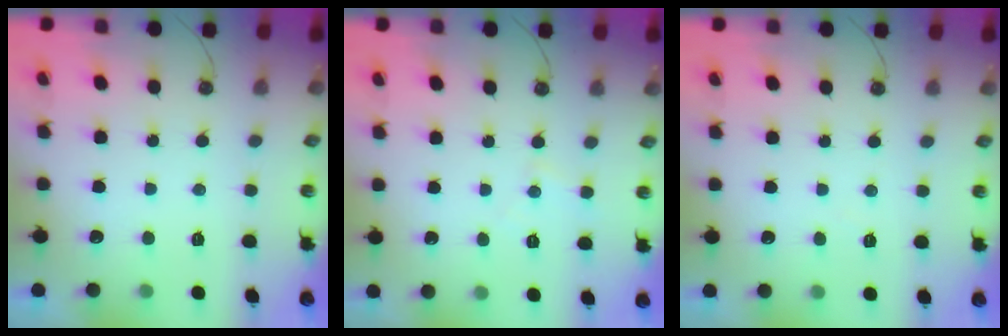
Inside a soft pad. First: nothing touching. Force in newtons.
{"total": 4.9, "press": 4.9, "slide": 0.5}
{"total": 4.8, "press": 4.7, "slide": 0.8}